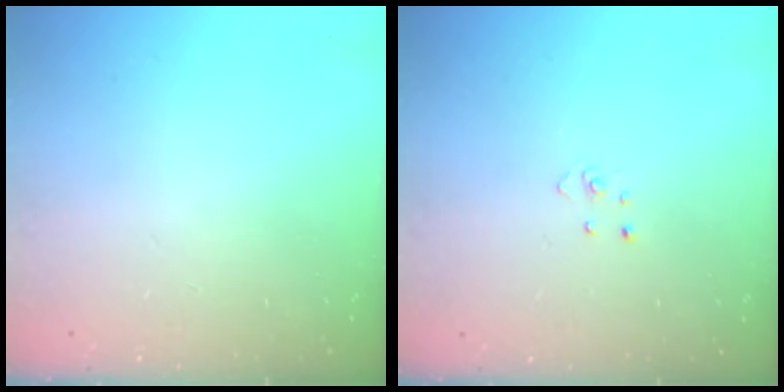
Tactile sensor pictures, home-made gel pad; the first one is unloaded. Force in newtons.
{"total": 2.7, "press": 2.7, "slide": 0.3}